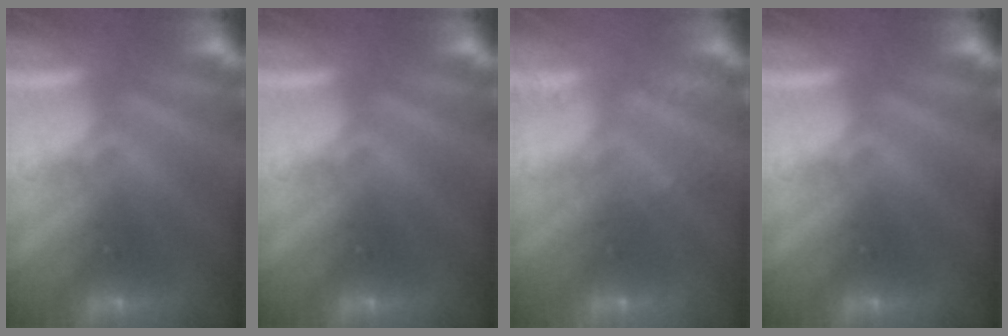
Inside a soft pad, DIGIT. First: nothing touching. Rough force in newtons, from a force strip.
{"total": 0.0}
{"total": 2.1}
{"total": 0.0}